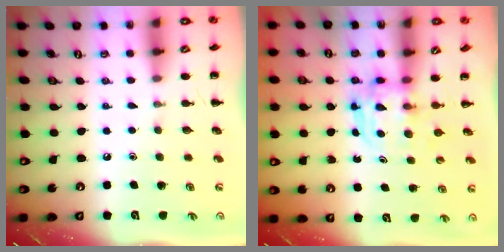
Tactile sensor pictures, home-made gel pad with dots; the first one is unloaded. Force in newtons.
{"total": 3.6, "press": 3.6, "slide": 0.2}